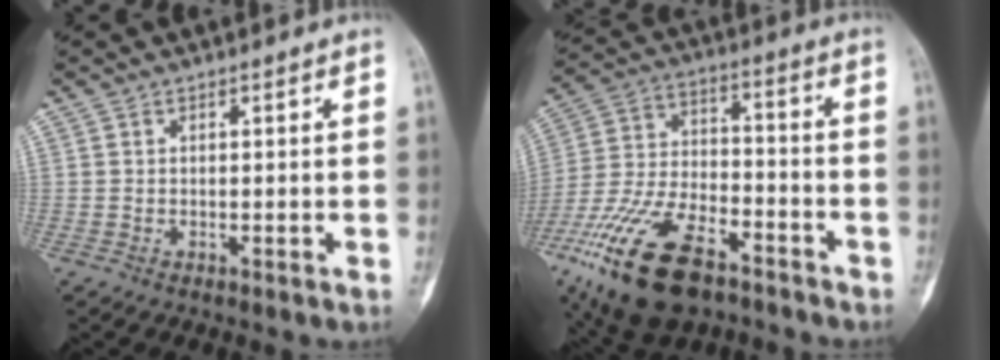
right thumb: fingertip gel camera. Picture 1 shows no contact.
{"total": 21.6, "force": [-12.9, 10.1, 14.0], "torque": [-0.294, 0.039, -0.239]}